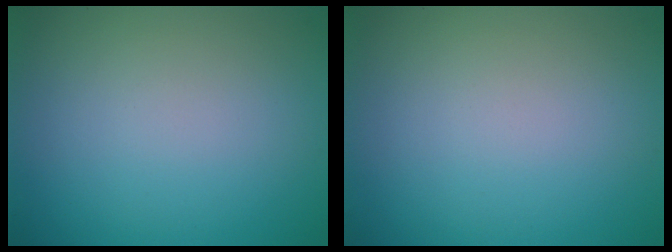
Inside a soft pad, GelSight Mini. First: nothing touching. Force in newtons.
{"total": 0.0}